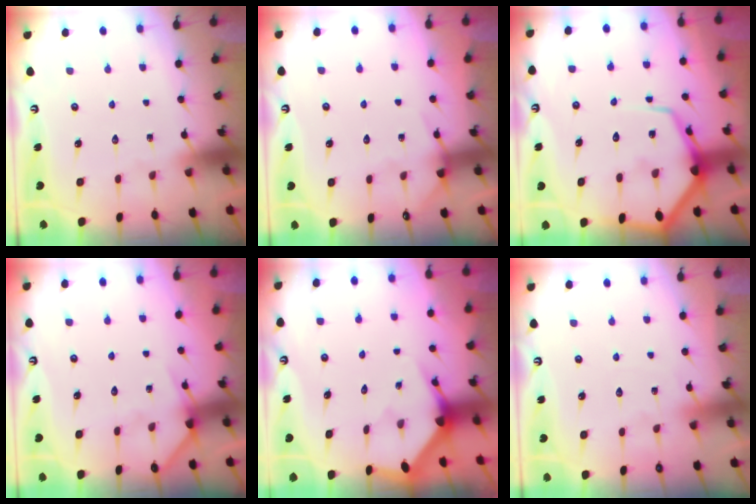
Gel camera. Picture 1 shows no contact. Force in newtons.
{"total": 4.6, "press": 4.6, "slide": 0.5}
{"total": 11.7, "press": 11.6, "slide": 1.0}
{"total": 5.9, "press": 5.9, "slide": 0.4}
{"total": 3.3, "press": 3.3, "slide": 0.1}
{"total": 5.1, "press": 5.0, "slide": 0.6}